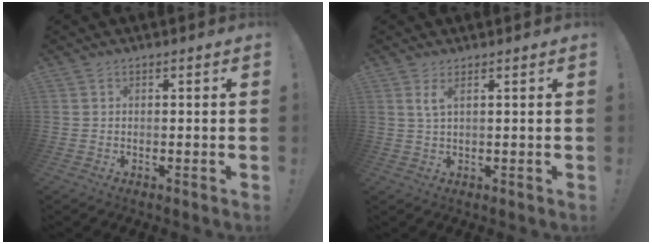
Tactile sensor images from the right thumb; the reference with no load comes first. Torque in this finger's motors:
{"motor_torque": [-0.22, 0.22, 0.33, 0.36, 0.10]}